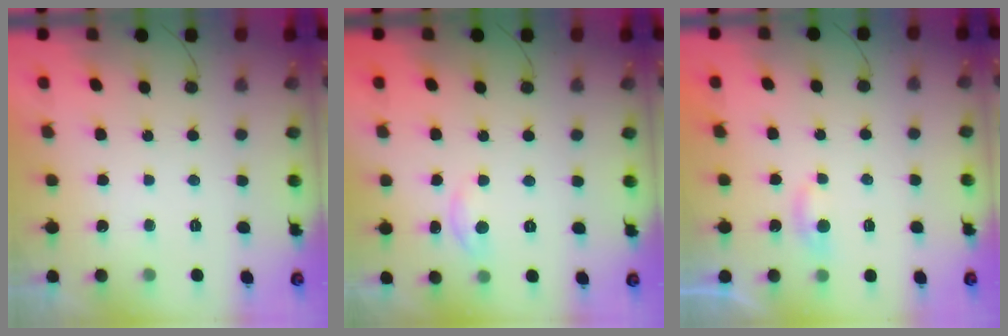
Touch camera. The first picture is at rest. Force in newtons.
{"total": 3.8, "press": 3.8, "slide": 0.5}
{"total": 2.8, "press": 2.8, "slide": 0.3}